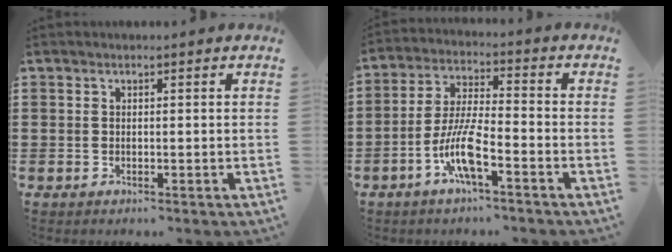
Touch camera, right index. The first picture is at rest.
{"total": 8.5, "force": [-4.2, 1.6, 7.2], "torque": [-0.162, -0.011, -0.084]}